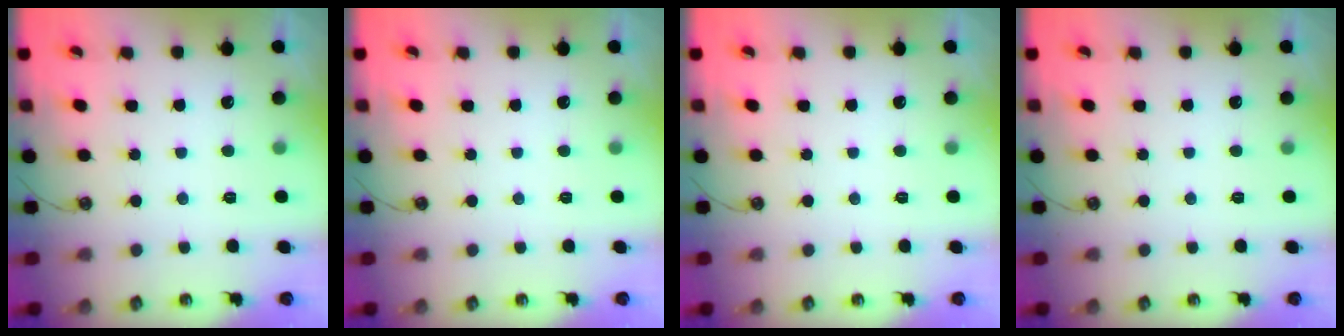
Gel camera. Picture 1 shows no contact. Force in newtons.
{"total": 0.0}
{"total": 0.0}
{"total": 0.0}